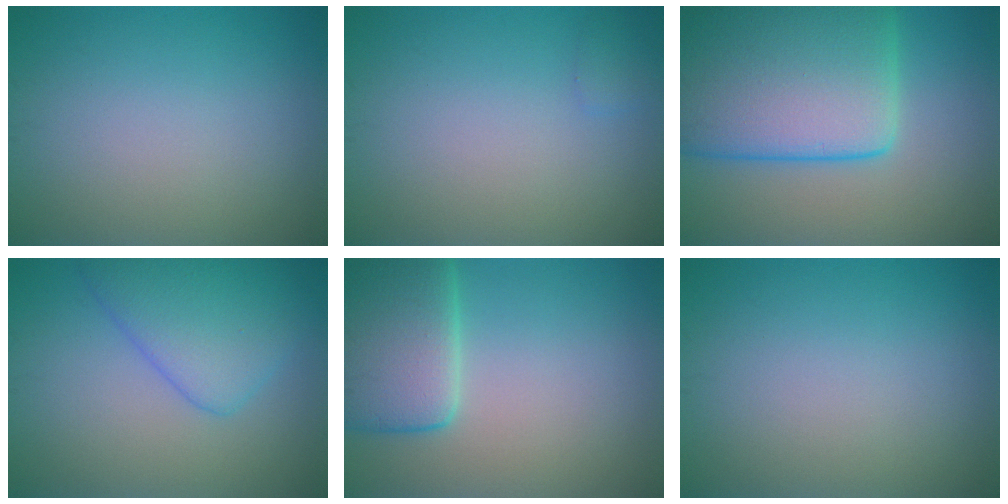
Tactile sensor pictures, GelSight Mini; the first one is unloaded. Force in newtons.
{"total": 0.7, "press": 0.7, "slide": 0.0}
{"total": 14.6, "press": 14.6, "slide": 0.1}
{"total": 5.4, "press": 5.4, "slide": 0.3}
{"total": 7.4, "press": 7.4, "slide": 0.5}
{"total": 0.0}